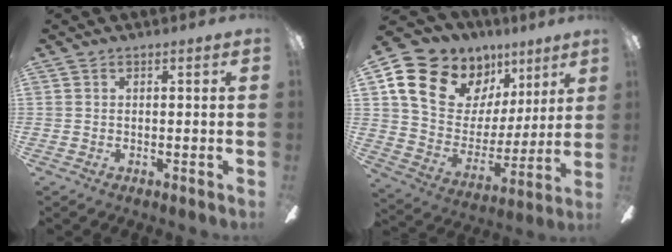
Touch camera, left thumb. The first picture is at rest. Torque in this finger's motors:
{"motor_torque": [1.98, 2.42, 1.38, -1.39, 0.10]}